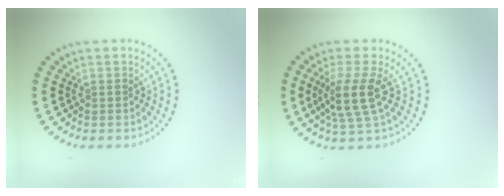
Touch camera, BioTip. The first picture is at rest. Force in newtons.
{"total": 3.9, "press": 3.0, "slide": 2.4}